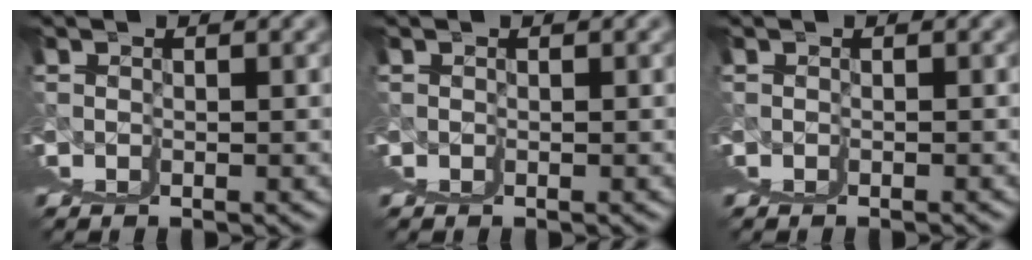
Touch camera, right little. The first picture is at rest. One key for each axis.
{"total": 0.0}
{"total": 0.7, "fx": -0.2, "fy": -0.5, "fz": -0.5, "tx": 0.006, "ty": 0.005, "tz": -0.005}